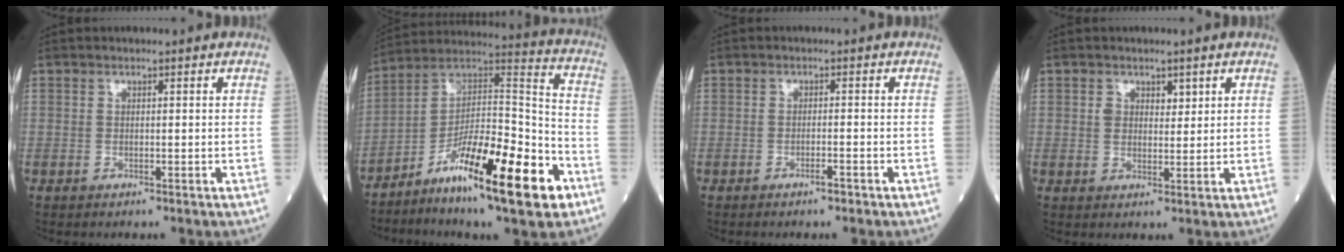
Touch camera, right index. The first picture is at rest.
{"total": 20.7, "force": [-10.4, 3.3, 17.6], "torque": [-0.289, 0.002, -0.170]}
{"total": 1.6, "force": [-1.2, 0.0, 1.1], "torque": [-0.018, 0.000, -0.019]}
{"total": 2.7, "force": [1.2, 1.9, 1.4], "torque": [-0.019, 0.006, 0.019]}